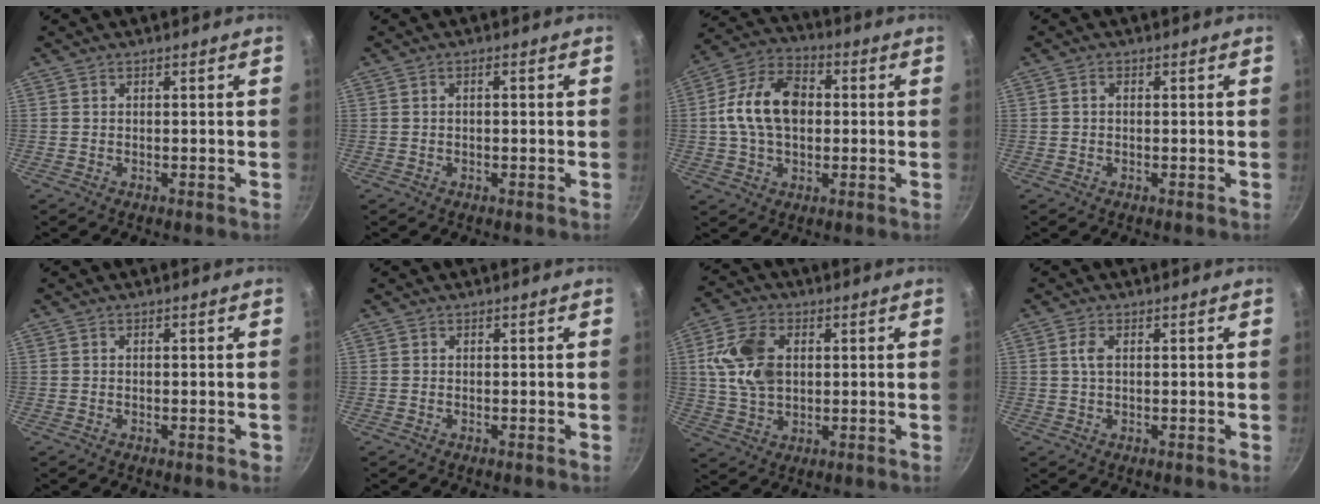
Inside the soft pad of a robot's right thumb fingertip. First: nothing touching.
{"total": 1.3, "force": [0.0, 0.6, 1.2], "torque": [-0.022, 0.006, 0.001]}
{"total": 14.0, "force": [0.7, 9.6, 10.1], "torque": [-0.155, 0.026, -0.003]}
{"total": 1.0, "force": [0.1, 0.8, 0.6], "torque": [-0.012, 0.006, 0.001]}
{"total": 0.9, "force": [-0.3, 0.3, 0.8], "torque": [-0.008, 0.003, -0.005]}
{"total": 0.0}
{"total": 11.1, "force": [1.9, 7.4, 8.0], "torque": [-0.139, 0.005, 0.035]}
{"total": 2.2, "force": [0.5, 1.0, 1.9], "torque": [-0.042, 0.003, 0.011]}